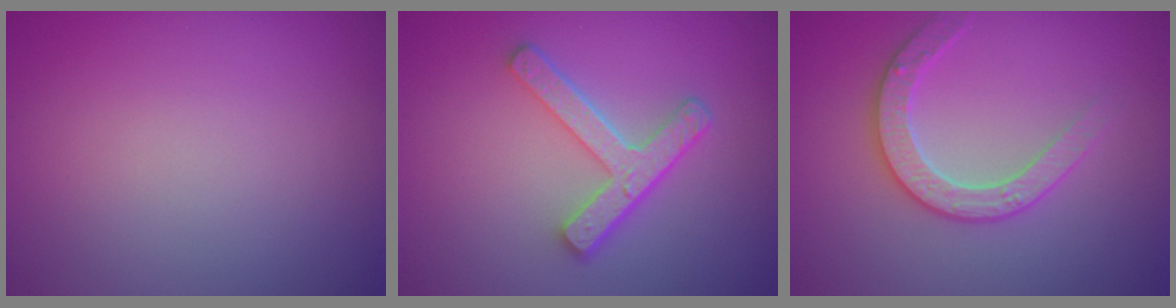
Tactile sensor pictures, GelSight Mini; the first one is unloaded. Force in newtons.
{"total": 4.3, "press": 3.3, "slide": 2.7}
{"total": 2.8, "press": 2.7, "slide": 0.6}